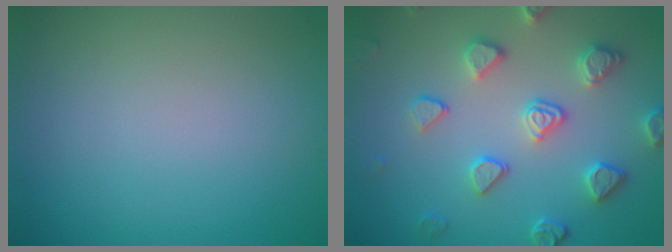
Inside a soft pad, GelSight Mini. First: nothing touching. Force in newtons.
{"total": 4.1, "press": 4.1, "slide": 0.4}